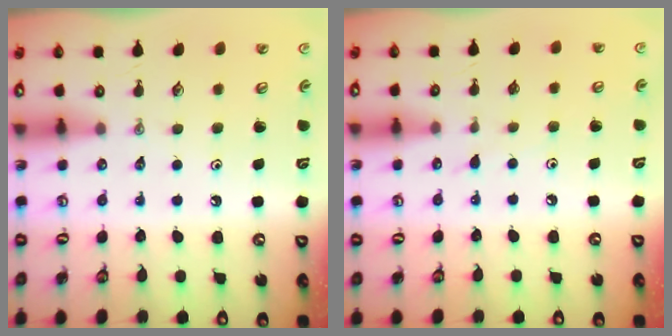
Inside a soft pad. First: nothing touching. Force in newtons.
{"total": 4.0, "press": 4.0, "slide": 0.5}